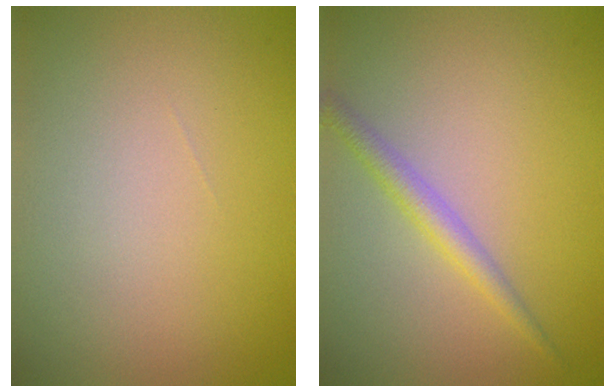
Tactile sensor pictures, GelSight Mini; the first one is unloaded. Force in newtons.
{"total": 2.0, "press": 2.0, "slide": 0.0}